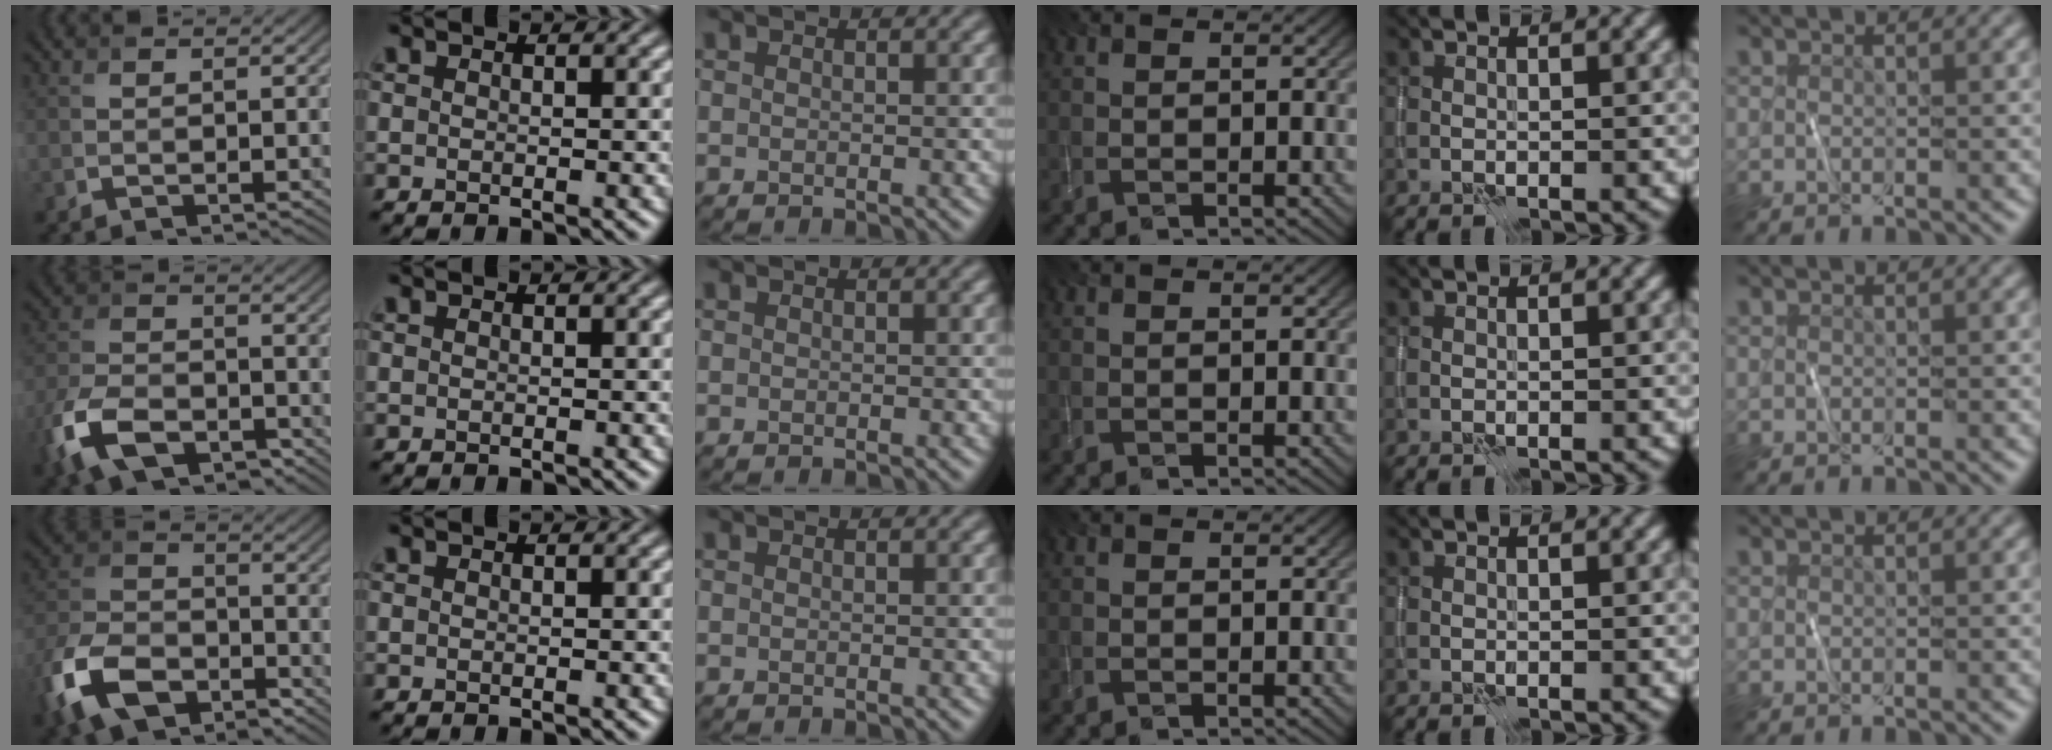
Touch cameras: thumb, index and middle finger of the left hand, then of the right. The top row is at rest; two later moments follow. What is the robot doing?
{"motion": "wipe", "object": "whiteboard"}